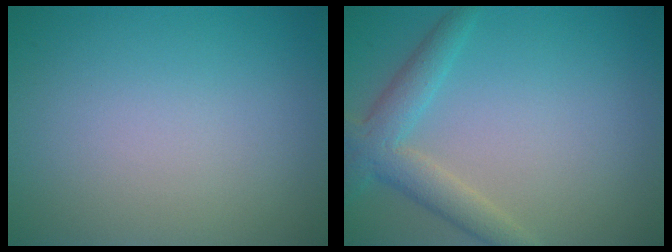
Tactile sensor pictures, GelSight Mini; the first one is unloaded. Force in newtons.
{"total": 3.7, "press": 3.7, "slide": 0.2}